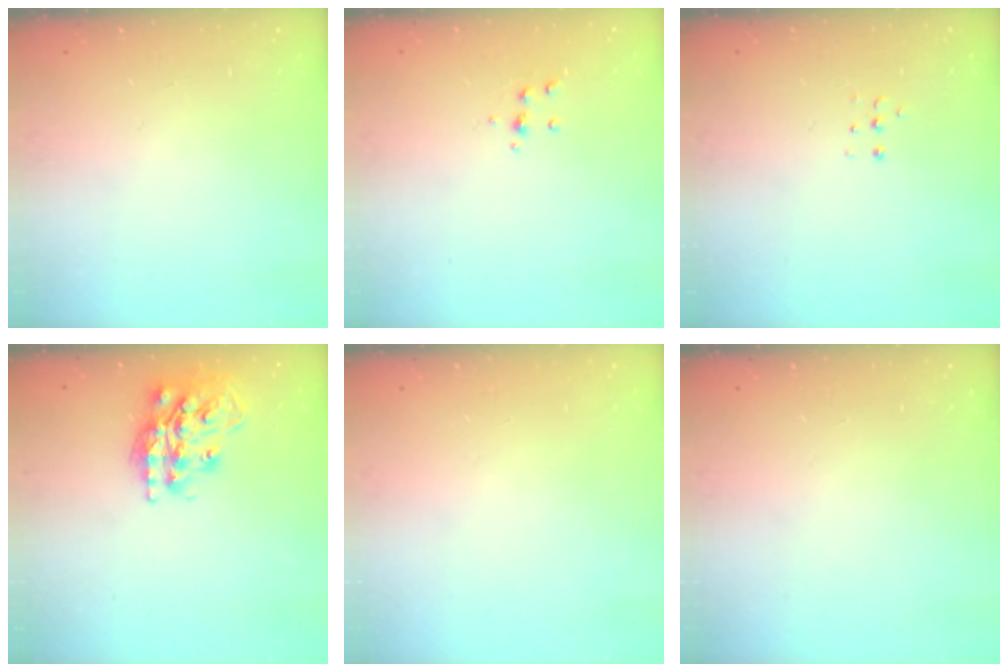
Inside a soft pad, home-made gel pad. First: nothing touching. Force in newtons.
{"total": 4.8, "press": 4.8, "slide": 0.5}
{"total": 3.8, "press": 3.7, "slide": 0.7}
{"total": 16.6, "press": 16.5, "slide": 1.1}
{"total": 0.0}
{"total": 0.0}